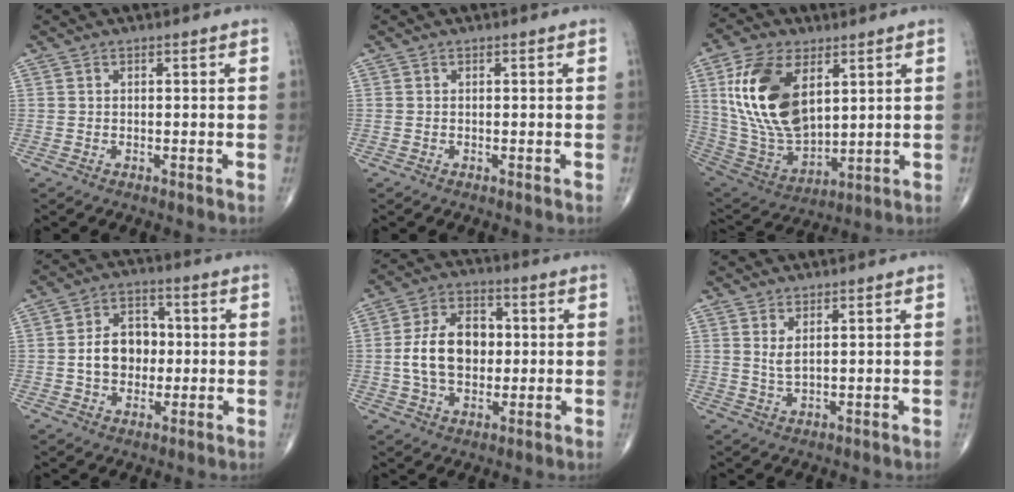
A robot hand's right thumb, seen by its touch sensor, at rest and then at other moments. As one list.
[{"total": 0.0}, {"total": 19.9, "force": [6.0, 11.0, 15.4], "torque": [-0.285, -0.031, 0.122]}, {"total": 9.1, "force": [-0.3, 6.9, 5.9], "torque": [-0.072, 0.018, -0.010]}, {"total": 12.5, "force": [0.2, 8.4, 9.3], "torque": [-0.148, 0.015, 0.000]}, {"total": 2.4, "force": [1.1, 0.6, 2.1], "torque": [-0.046, -0.014, 0.028]}]